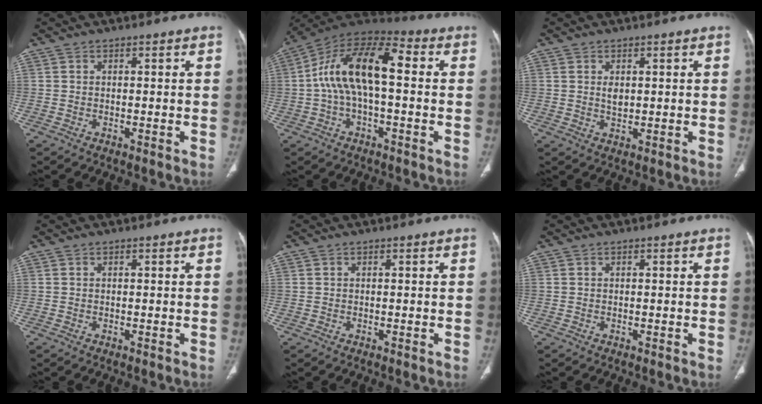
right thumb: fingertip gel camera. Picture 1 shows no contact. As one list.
[{"total": 15.4, "force": [0.7, 7.1, 13.6], "torque": [-0.247, 0.051, 0.003]}, {"total": 2.1, "force": [0.6, 1.2, 1.6], "torque": [-0.026, -0.005, 0.014]}, {"total": 0.0}, {"total": 0.0}, {"total": 0.0}]